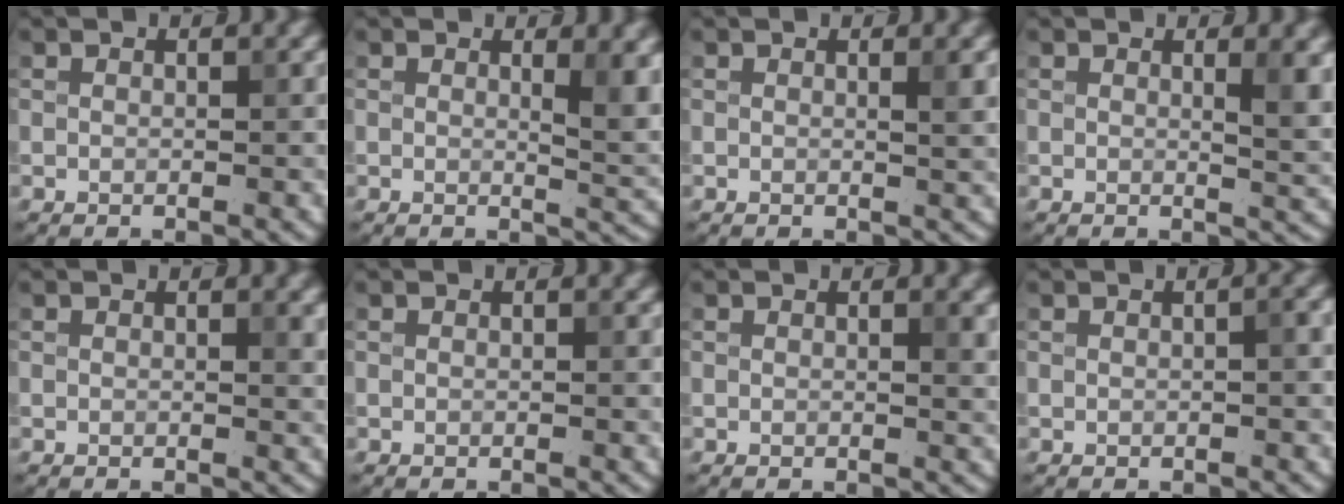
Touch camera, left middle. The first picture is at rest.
{"total": 4.2, "force": [1.3, 1.4, 3.8], "torque": [-0.038, -0.004, 0.020]}
{"total": 1.7, "force": [0.4, 0.5, 1.6], "torque": [-0.016, -0.001, 0.003]}
{"total": 3.5, "force": [1.0, 1.0, 3.2], "torque": [-0.031, -0.004, 0.014]}
{"total": 1.3, "force": [0.5, 0.4, 1.1], "torque": [-0.009, 0.000, 0.005]}
{"total": 0.0}
{"total": 1.7, "force": [0.5, 0.5, 1.5], "torque": [-0.013, 0.000, 0.004]}
{"total": 1.8, "force": [0.1, 0.5, 1.7], "torque": [-0.019, 0.007, 0.002]}